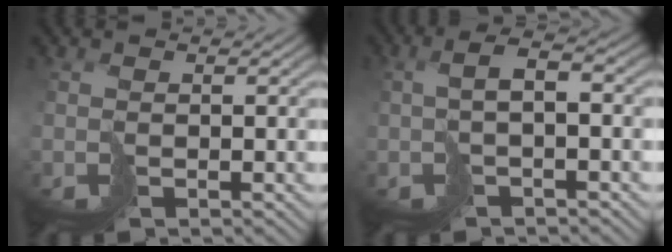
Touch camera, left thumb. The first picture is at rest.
{"total": 3.6, "force": [-0.3, 1.0, 3.4], "torque": [-0.064, 0.010, -0.011]}